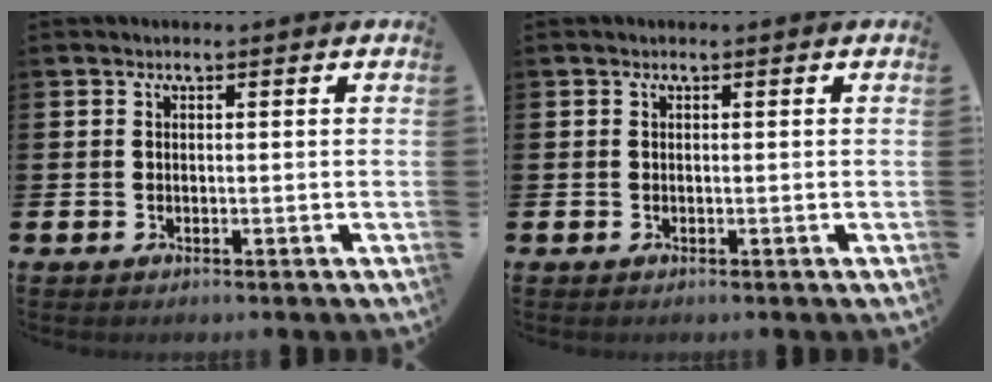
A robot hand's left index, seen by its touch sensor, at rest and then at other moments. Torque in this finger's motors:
{"motor_torque": [0.01, 0.00, 0.00, -0.01]}